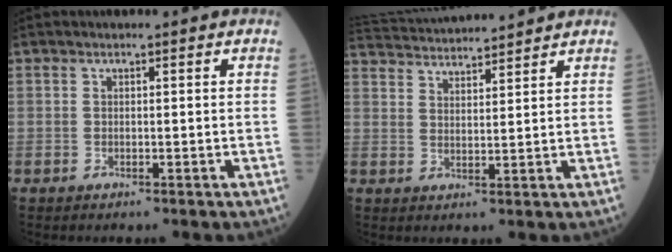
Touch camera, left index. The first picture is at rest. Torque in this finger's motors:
{"motor_torque": [0.87, -1.13, 0.07, 0.05]}